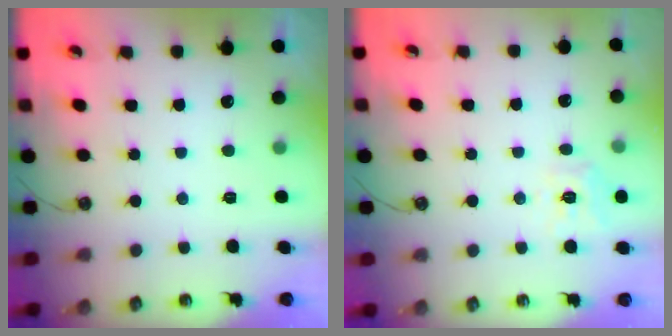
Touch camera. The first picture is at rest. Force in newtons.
{"total": 10.0, "press": 9.9, "slide": 1.1}